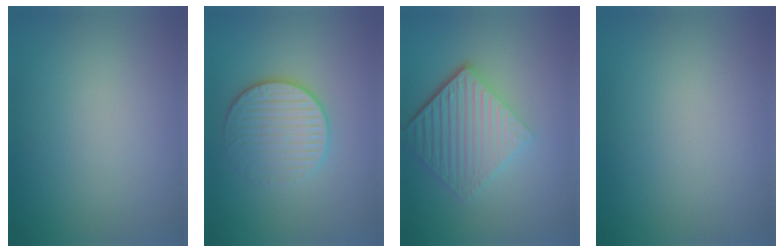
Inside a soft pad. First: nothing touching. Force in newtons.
{"total": 3.4, "press": 3.2, "slide": 1.2}
{"total": 6.5, "press": 4.4, "slide": 4.8}
{"total": 0.0}